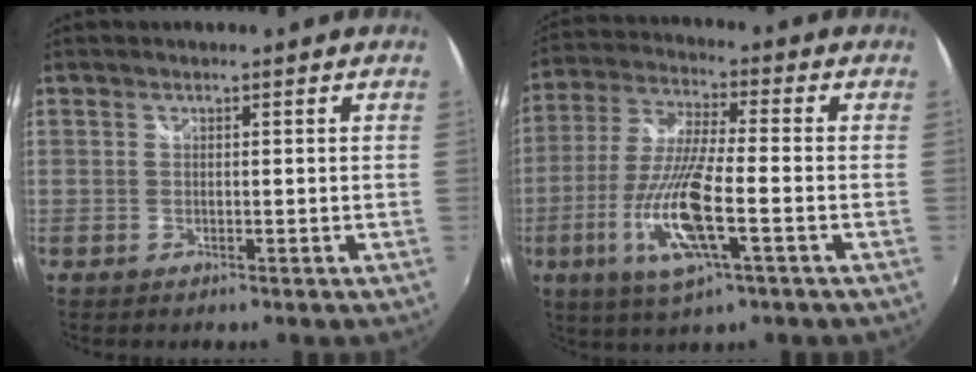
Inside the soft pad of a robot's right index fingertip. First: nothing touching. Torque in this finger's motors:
{"motor_torque": [1.62, -0.52, 0.42, 0.21]}